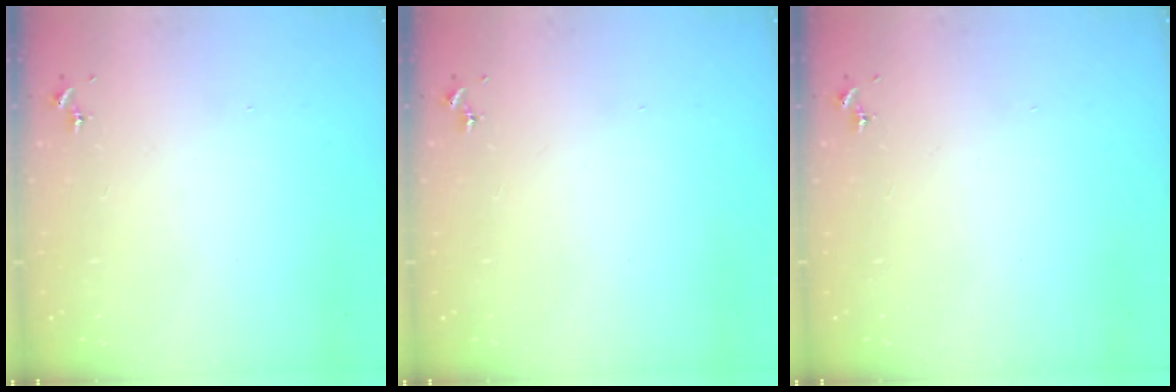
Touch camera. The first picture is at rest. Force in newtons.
{"total": 0.0}
{"total": 0.0}